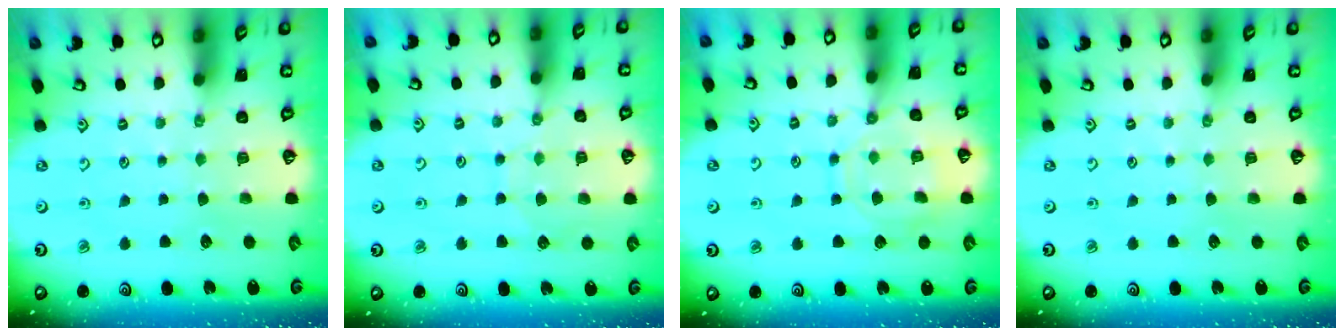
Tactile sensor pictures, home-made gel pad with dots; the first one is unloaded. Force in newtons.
{"total": 7.1, "press": 7.0, "slide": 0.5}
{"total": 12.4, "press": 12.3, "slide": 1.1}
{"total": 0.0}